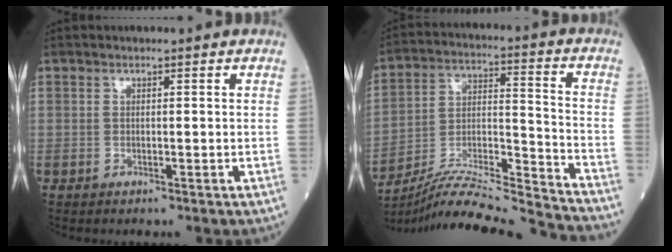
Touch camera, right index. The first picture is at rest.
{"total": 21.4, "force": [-20.4, -1.3, 6.4], "torque": [-0.133, -0.010, -0.333]}